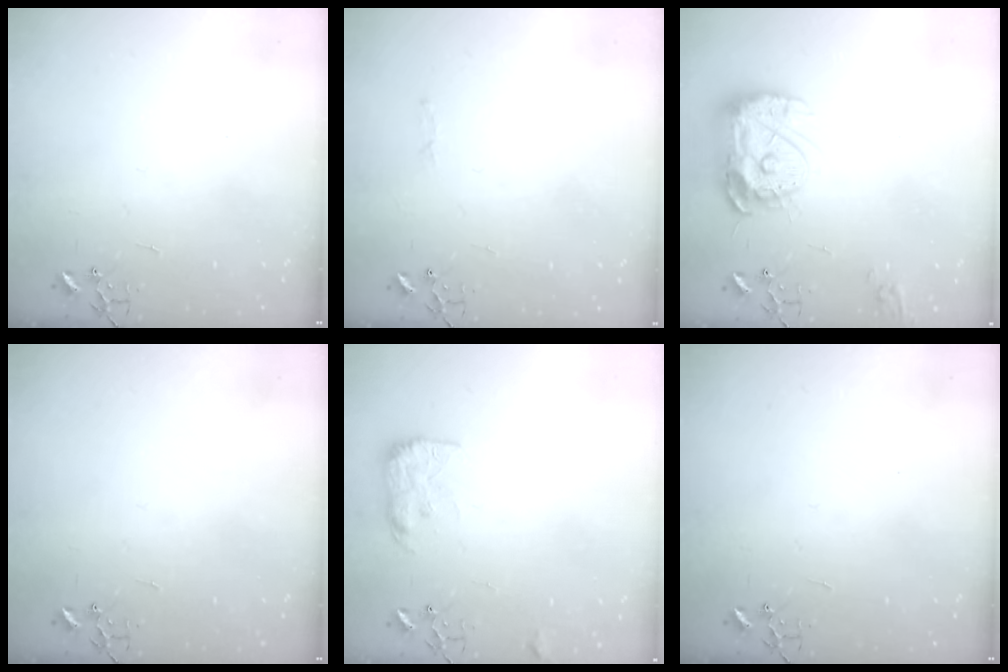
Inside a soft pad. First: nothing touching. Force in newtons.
{"total": 2.8, "press": 2.8, "slide": 0.4}
{"total": 15.4, "press": 15.3, "slide": 1.3}
{"total": 0.0}
{"total": 10.8, "press": 10.8, "slide": 0.4}
{"total": 0.0}